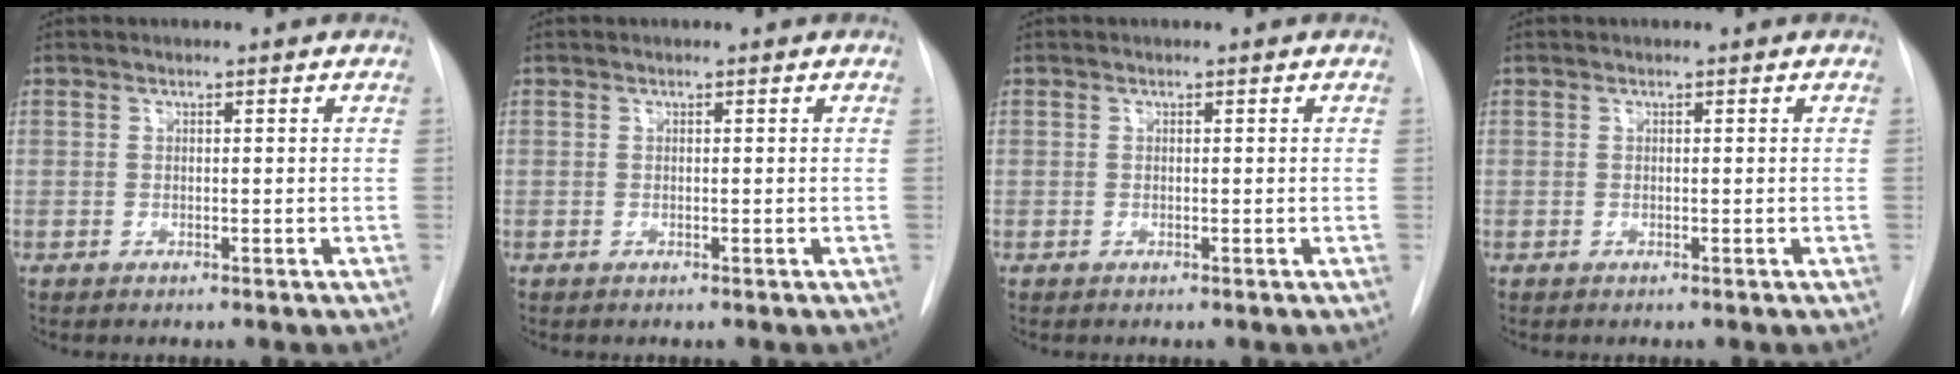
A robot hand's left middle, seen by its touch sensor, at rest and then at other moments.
{"total": 0.0}
{"total": 0.0}
{"total": 0.0}